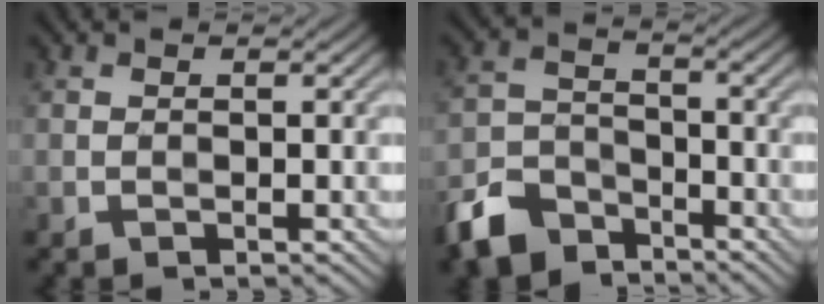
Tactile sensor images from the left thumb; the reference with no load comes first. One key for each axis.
{"total": 7.1, "fx": -5.6, "fy": 3.7, "fz": 2.4, "tx": -0.059, "ty": -0.003, "tz": -0.125}